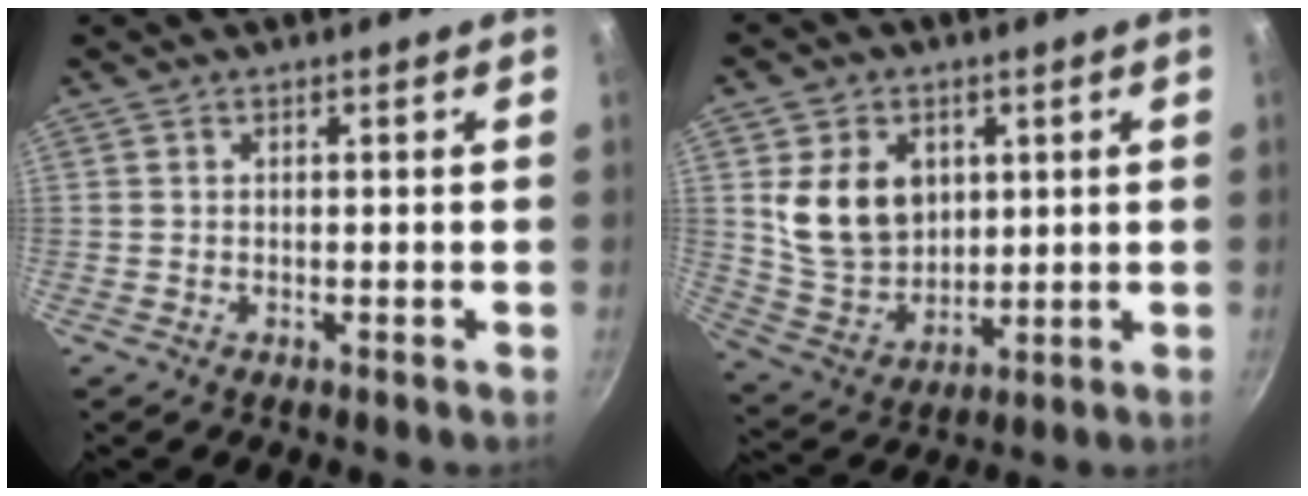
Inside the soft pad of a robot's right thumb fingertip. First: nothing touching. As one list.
[{"total": 13.1, "force": [3.0, 10.1, 7.8], "torque": [-0.115, -0.020, 0.068]}]